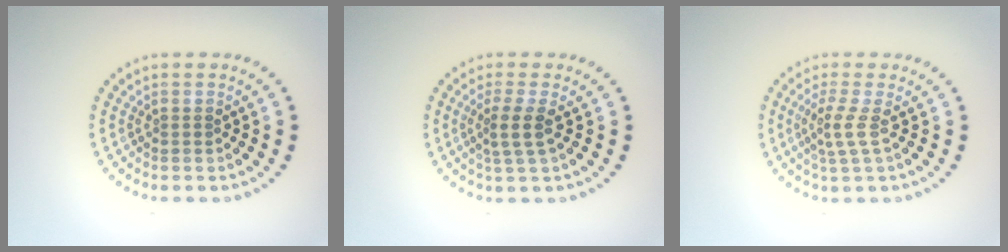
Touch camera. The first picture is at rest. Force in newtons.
{"total": 2.3, "press": 1.8, "slide": 1.3}
{"total": 2.1, "press": 1.5, "slide": 1.5}